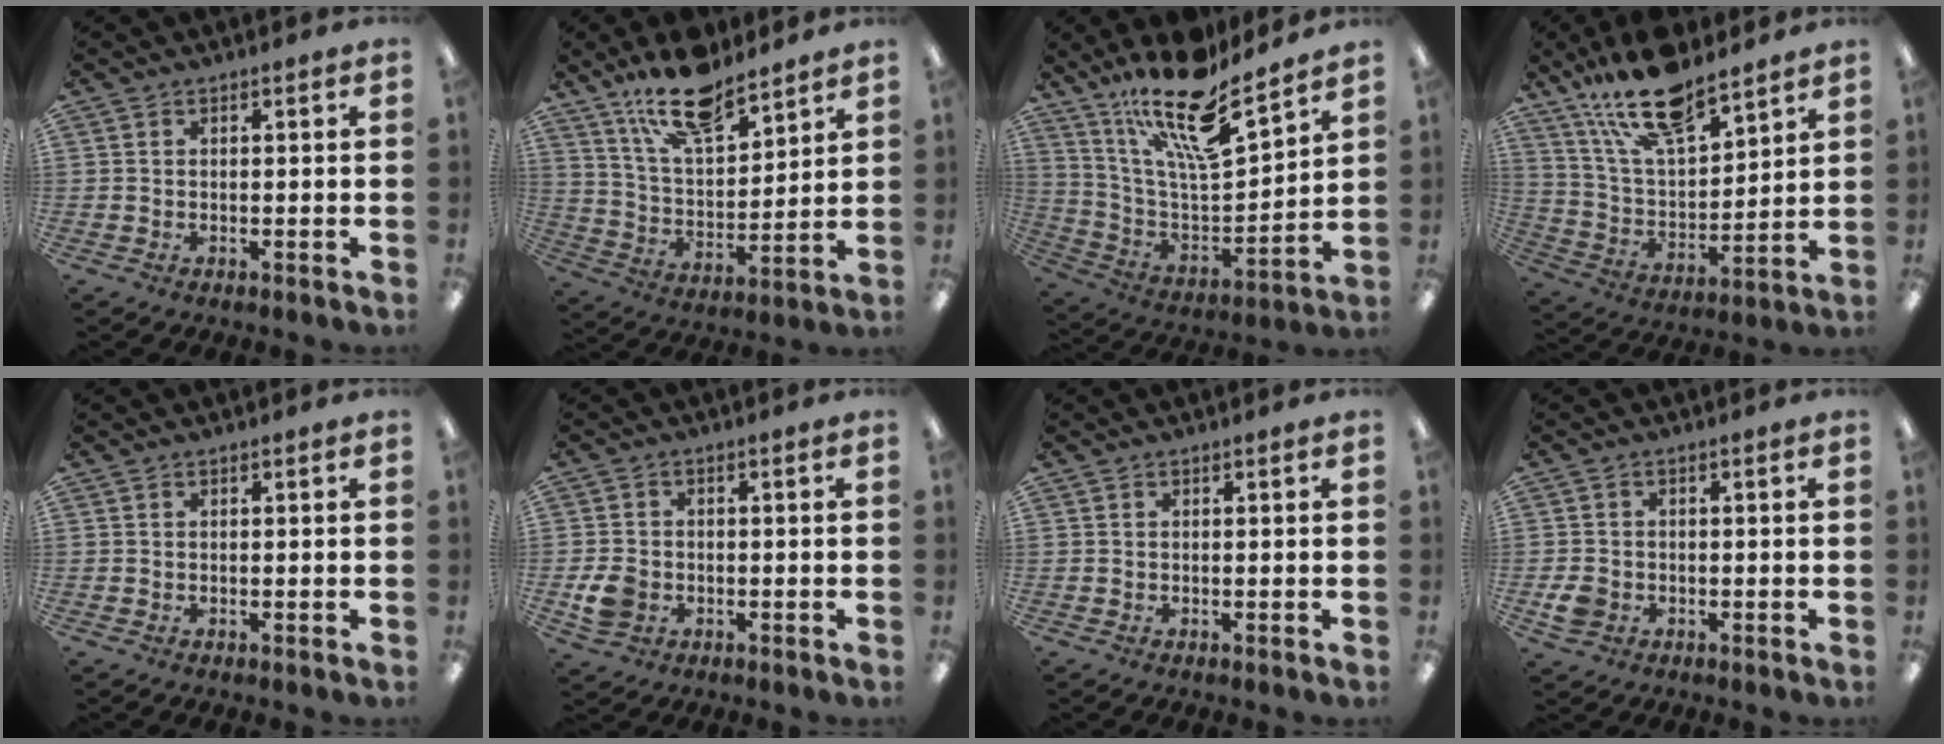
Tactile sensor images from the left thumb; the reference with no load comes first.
{"total": 16.5, "force": [12.6, 6.3, 8.6], "torque": [-0.154, -0.065, 0.221]}
{"total": 19.7, "force": [15.2, 4.8, 11.6], "torque": [-0.209, -0.104, 0.258]}
{"total": 18.4, "force": [14.1, 6.5, 9.8], "torque": [-0.190, -0.073, 0.248]}
{"total": 0.0}
{"total": 5.4, "force": [-1.5, 4.4, 2.8], "torque": [-0.041, 0.001, -0.028]}
{"total": 0.0}
{"total": 3.7, "force": [-1.0, 3.1, 1.8], "torque": [-0.033, -0.002, -0.021]}